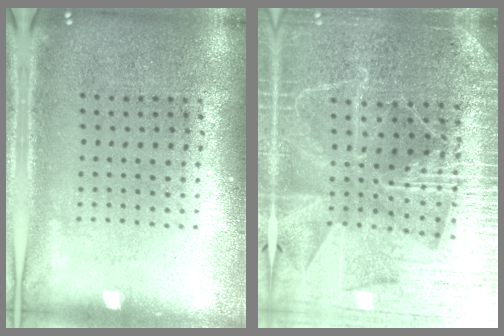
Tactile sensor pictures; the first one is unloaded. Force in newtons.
{"total": 4.4, "press": 4.1, "slide": 1.6}